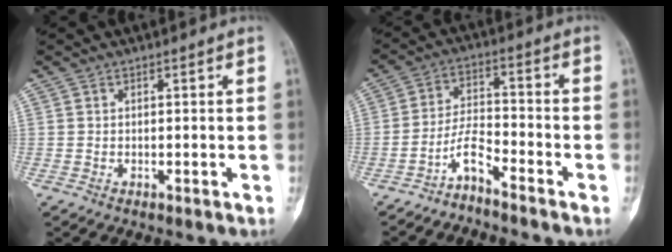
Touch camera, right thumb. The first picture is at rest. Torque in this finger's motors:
{"motor_torque": [0.02, 0.25, 0.04, 0.07, 0.00]}